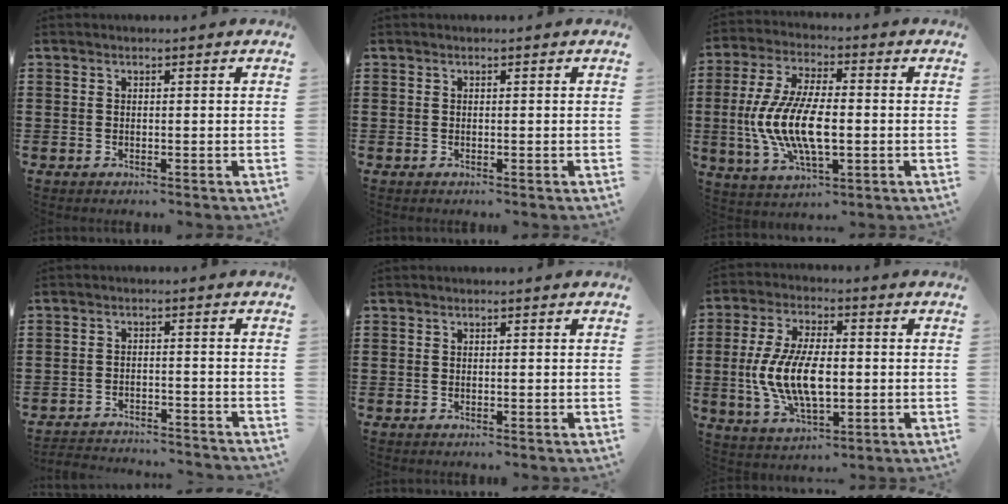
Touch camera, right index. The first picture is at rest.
{"total": 0.0}
{"total": 12.2, "force": [-1.6, 5.1, 10.9], "torque": [-0.248, -0.014, -0.035]}
{"total": 3.1, "force": [-3.1, 0.2, 0.0], "torque": [-0.007, 0.000, -0.065]}
{"total": 0.0}
{"total": 11.4, "force": [-1.1, 5.6, 9.9], "torque": [-0.219, -0.004, -0.023]}